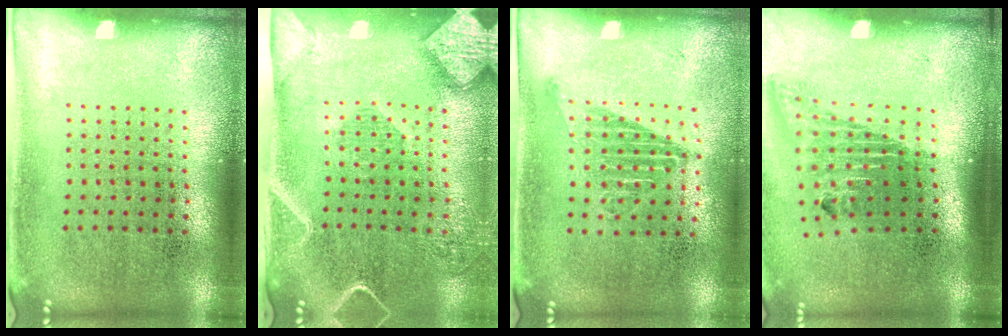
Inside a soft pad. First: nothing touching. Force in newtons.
{"total": 2.5, "press": 1.9, "slide": 1.5}
{"total": 1.1, "press": 1.0, "slide": 0.5}
{"total": 1.6, "press": 1.1, "slide": 1.1}